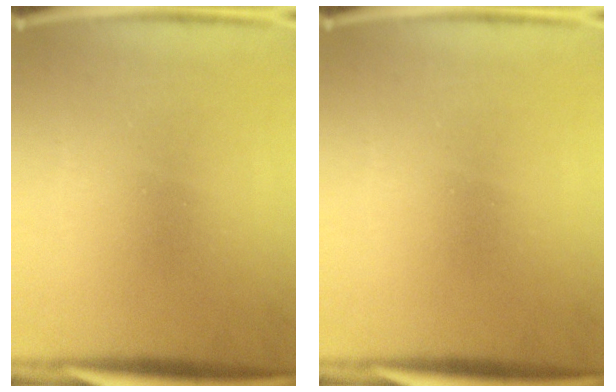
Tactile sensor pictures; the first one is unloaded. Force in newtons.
{"total": 0.0}